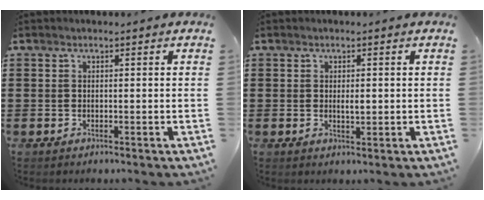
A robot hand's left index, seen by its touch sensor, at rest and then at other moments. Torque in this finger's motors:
{"motor_torque": [0.69, 0.05, 0.07, 0.05]}